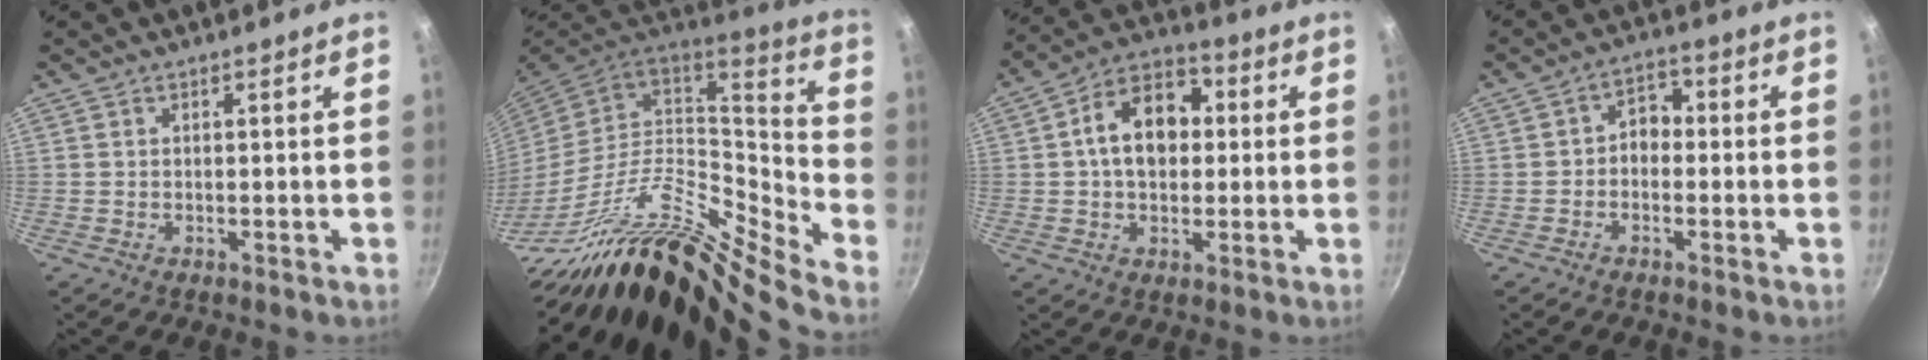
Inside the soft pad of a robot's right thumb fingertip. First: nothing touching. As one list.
[{"total": 28.1, "force": [-15.9, 9.0, 21.4], "torque": [-0.317, 0.053, -0.290]}, {"total": 12.9, "force": [1.4, 9.0, 9.1], "torque": [-0.109, 0.026, 0.006]}, {"total": 4.2, "force": [-0.7, 3.2, 2.6], "torque": [-0.016, 0.021, -0.022]}]